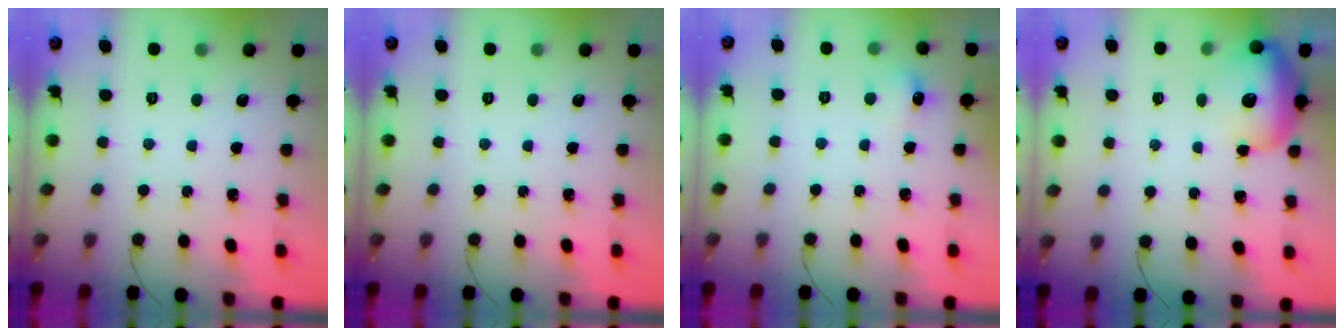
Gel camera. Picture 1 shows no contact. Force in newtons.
{"total": 0.0}
{"total": 5.3, "press": 5.2, "slide": 1.2}
{"total": 19.2, "press": 15.6, "slide": 11.2}